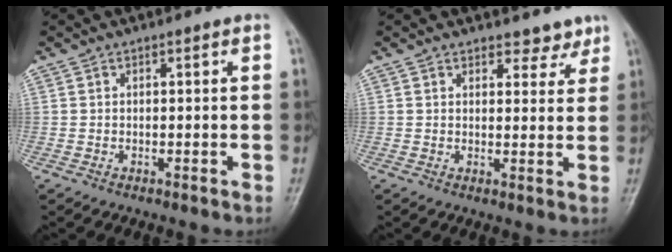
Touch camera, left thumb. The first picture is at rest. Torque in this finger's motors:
{"motor_torque": [-0.12, 0.01, -0.31, -0.12, -0.03]}